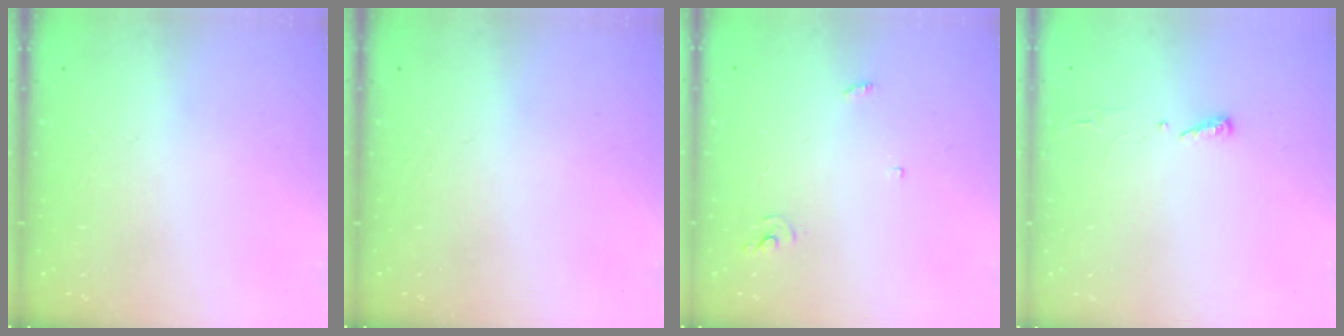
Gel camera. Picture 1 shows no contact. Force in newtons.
{"total": 0.0}
{"total": 3.0, "press": 3.0, "slide": 0.2}
{"total": 2.9, "press": 2.9, "slide": 0.4}